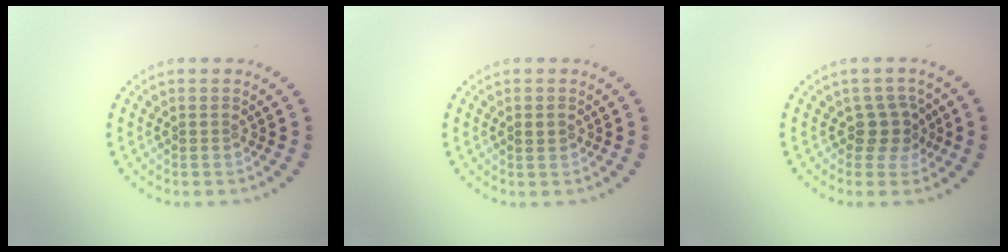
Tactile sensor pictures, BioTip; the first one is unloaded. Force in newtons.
{"total": 0.9, "press": 0.9, "slide": 0.2}
{"total": 2.4, "press": 1.9, "slide": 1.4}